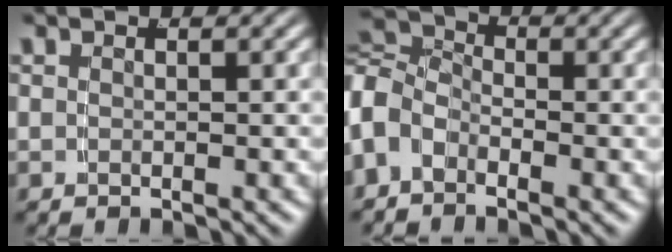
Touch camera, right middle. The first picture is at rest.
{"total": 6.4, "force": [-0.3, 5.7, 2.8], "torque": [-0.065, -0.013, -0.010]}